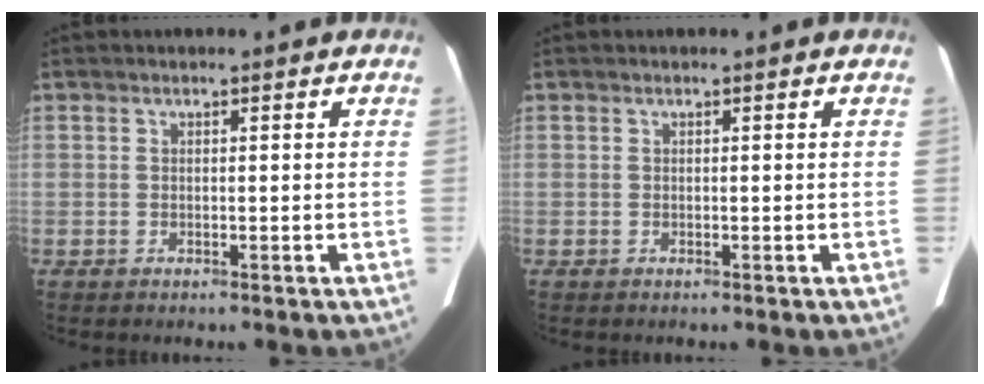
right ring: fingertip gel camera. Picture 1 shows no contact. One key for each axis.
{"total": 0.0}